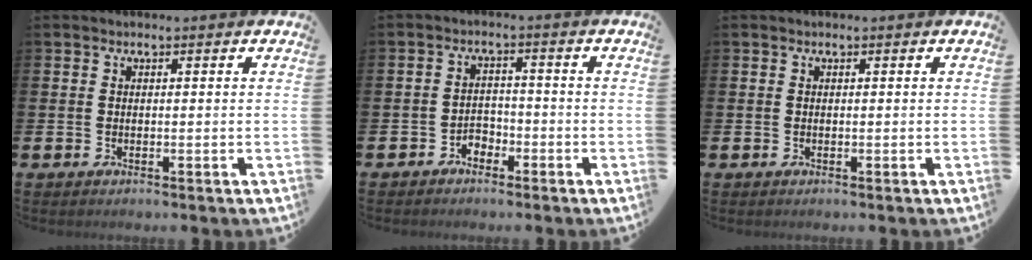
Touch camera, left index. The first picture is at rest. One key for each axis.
{"total": 2.2, "fx": -1.9, "fy": 1.2, "fz": 0.2, "tx": -0.018, "ty": 0.007, "tz": -0.041}
{"total": 0.0}